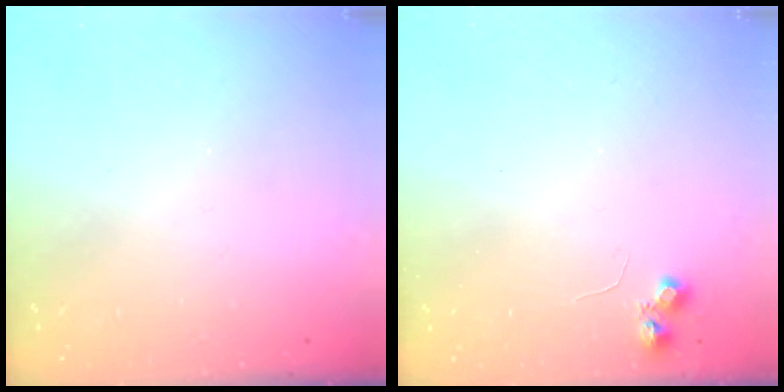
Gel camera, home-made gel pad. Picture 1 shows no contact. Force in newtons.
{"total": 5.2, "press": 5.1, "slide": 0.7}